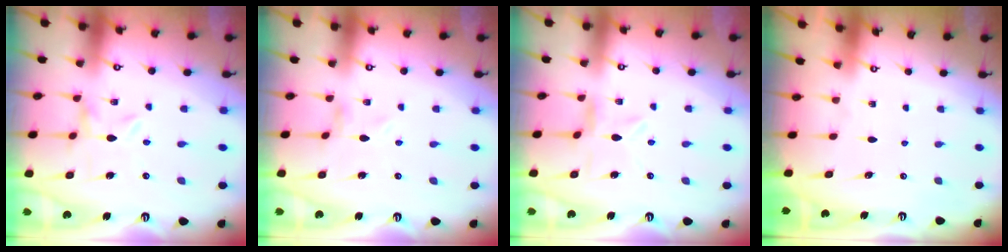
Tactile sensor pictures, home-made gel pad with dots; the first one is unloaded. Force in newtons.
{"total": 0.0}
{"total": 1.4, "press": 1.4, "slide": 0.3}
{"total": 0.0}